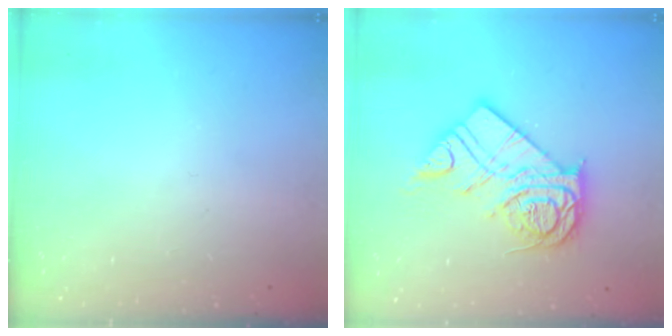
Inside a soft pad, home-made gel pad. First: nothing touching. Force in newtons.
{"total": 16.1, "press": 16.1, "slide": 1.4}